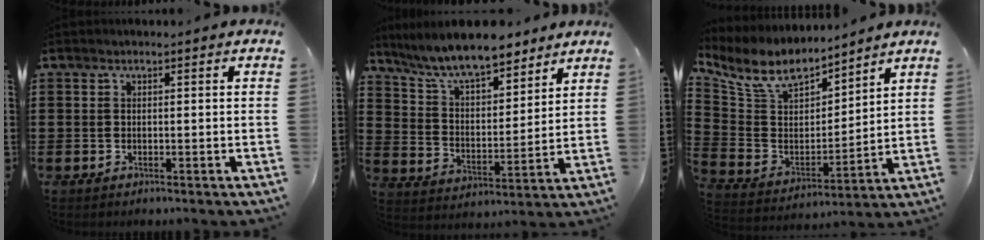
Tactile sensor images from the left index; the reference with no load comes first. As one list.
[{"total": 10.0, "force": [8.7, 2.0, 4.6], "torque": [-0.121, -0.035, 0.158]}, {"total": 9.2, "force": [7.5, 4.0, 3.6], "torque": [-0.112, -0.039, 0.135]}]